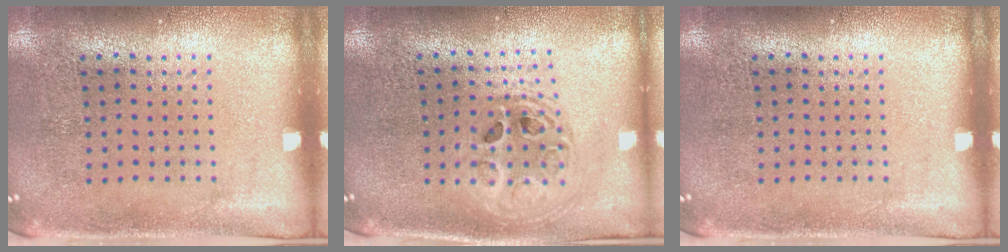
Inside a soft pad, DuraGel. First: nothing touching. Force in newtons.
{"total": 1.8, "press": 1.5, "slide": 1.0}
{"total": 0.0}